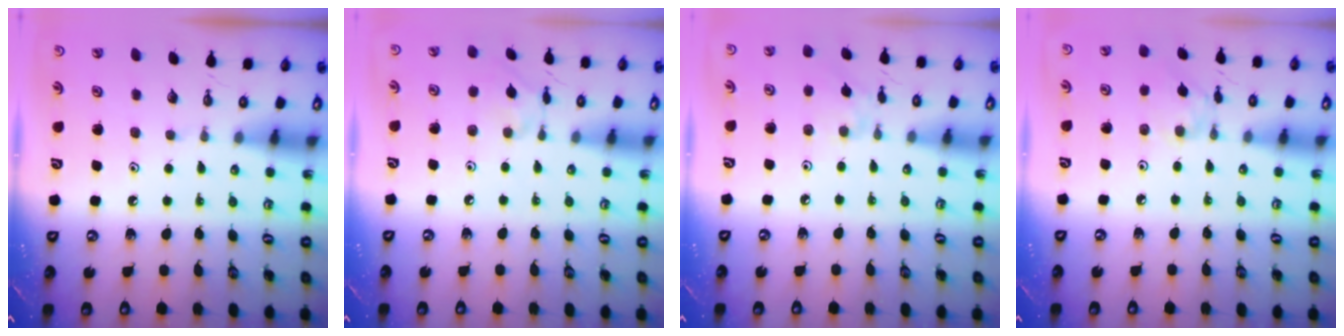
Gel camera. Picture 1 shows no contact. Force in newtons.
{"total": 2.6, "press": 2.6, "slide": 0.3}
{"total": 3.0, "press": 3.0, "slide": 0.3}
{"total": 2.0, "press": 2.0, "slide": 0.3}